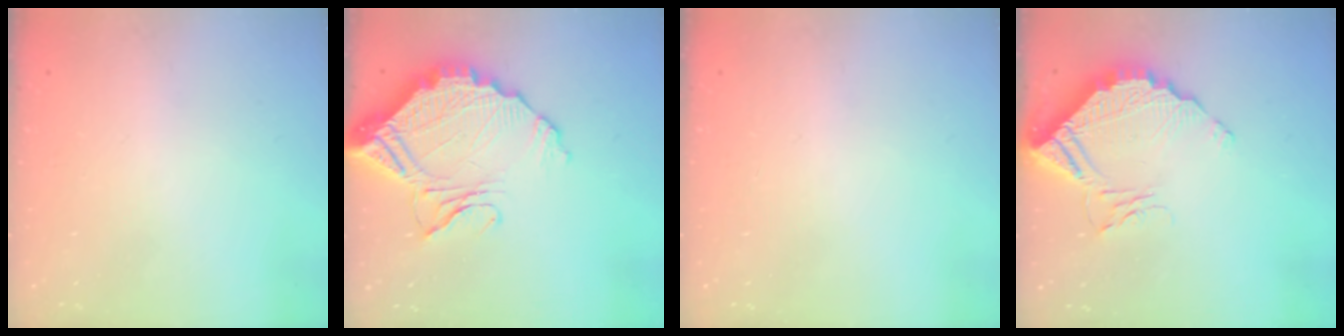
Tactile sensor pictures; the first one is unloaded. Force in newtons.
{"total": 15.2, "press": 15.1, "slide": 1.5}
{"total": 0.0}
{"total": 12.2, "press": 12.1, "slide": 0.7}